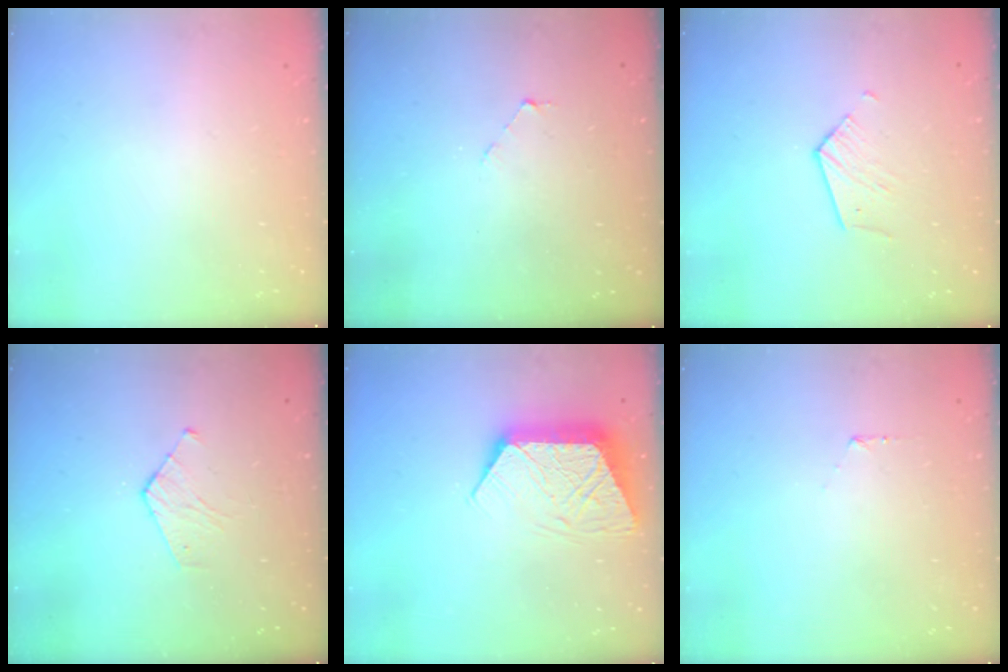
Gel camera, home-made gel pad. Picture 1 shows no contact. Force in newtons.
{"total": 2.8, "press": 2.8, "slide": 0.2}
{"total": 4.3, "press": 4.3, "slide": 0.5}
{"total": 2.8, "press": 2.7, "slide": 0.3}
{"total": 14.4, "press": 14.3, "slide": 1.0}
{"total": 4.2, "press": 4.1, "slide": 0.4}